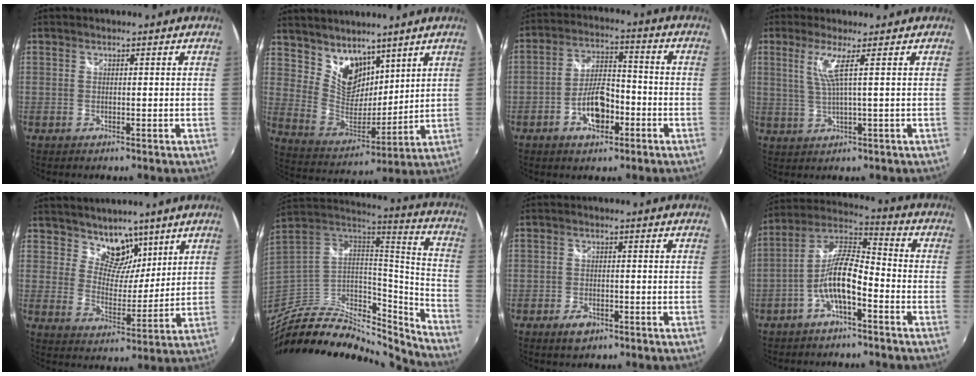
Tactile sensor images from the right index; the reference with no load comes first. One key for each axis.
{"total": 11.6, "fx": 8.1, "fy": 7.0, "fz": 4.4, "tx": -0.079, "ty": 0.001, "tz": 0.165}
{"total": 8.9, "fx": -4.0, "fy": 4.2, "fz": 6.7, "tx": -0.129, "ty": 0.013, "tz": -0.062}
{"total": 4.3, "fx": 1.5, "fy": -0.9, "fz": 4.0, "tx": -0.074, "ty": -0.004, "tz": 0.034}
{"total": 8.4, "fx": 6.0, "fy": 5.3, "fz": 2.6, "tx": -0.030, "ty": -0.011, "tz": 0.103}
{"total": 28.6, "fx": -23.5, "fy": 10.9, "fz": 12.1, "tx": -0.223, "ty": 0.020, "tz": -0.369}
{"total": 3.7, "fx": -2.3, "fy": 2.1, "fz": 2.0, "tx": -0.048, "ty": -0.005, "tz": -0.040}
{"total": 10.1, "fx": -4.4, "fy": 3.0, "fz": 8.6, "tx": -0.188, "ty": 0.014, "tz": -0.081}